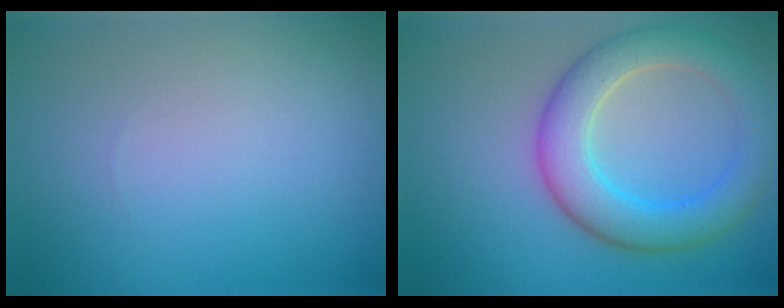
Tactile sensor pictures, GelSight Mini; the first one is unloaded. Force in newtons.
{"total": 6.2, "press": 6.2, "slide": 0.2}